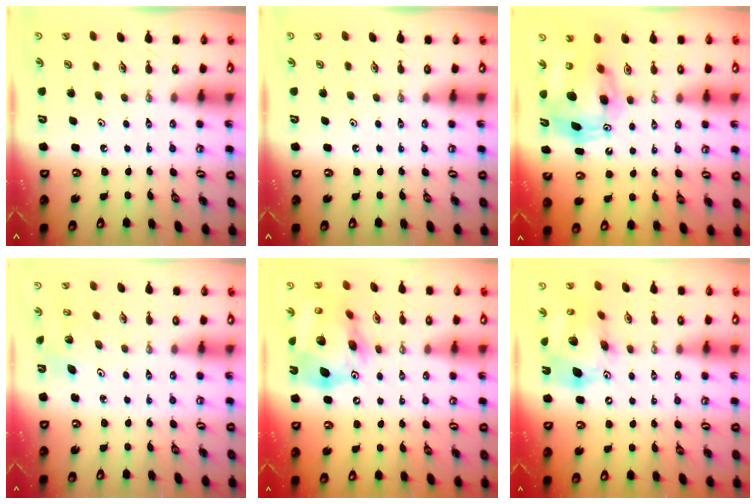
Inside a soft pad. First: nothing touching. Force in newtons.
{"total": 0.0}
{"total": 10.2, "press": 10.0, "slide": 2.0}
{"total": 2.7, "press": 2.7, "slide": 0.1}
{"total": 22.1, "press": 21.8, "slide": 3.5}
{"total": 16.9, "press": 16.7, "slide": 2.6}